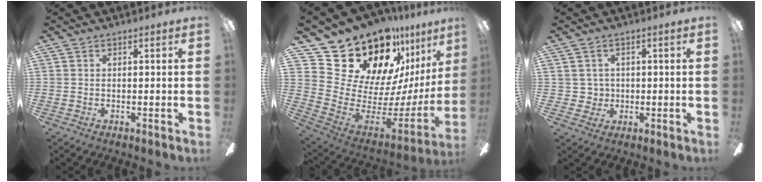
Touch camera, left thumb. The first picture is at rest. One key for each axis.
{"total": 22.4, "fx": 17.9, "fy": 9.9, "fz": 9.0, "tx": -0.157, "ty": -0.157, "tz": 0.347}
{"total": 3.0, "fx": 0.7, "fy": 2.9, "fz": 0.1, "tx": -0.005, "ty": 0.004, "tz": 0.011}